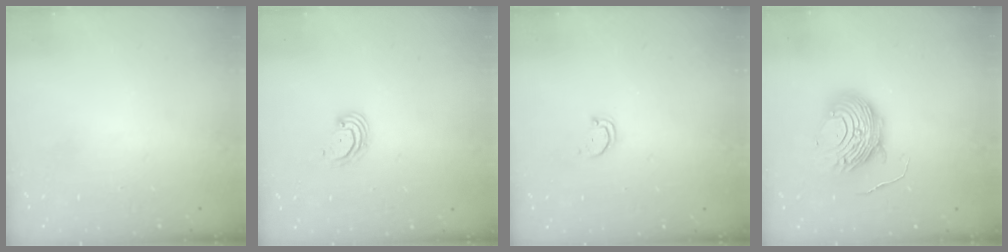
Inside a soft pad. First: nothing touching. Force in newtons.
{"total": 2.8, "press": 2.8, "slide": 0.2}
{"total": 1.8, "press": 1.8, "slide": 0.1}
{"total": 11.6, "press": 11.5, "slide": 1.2}